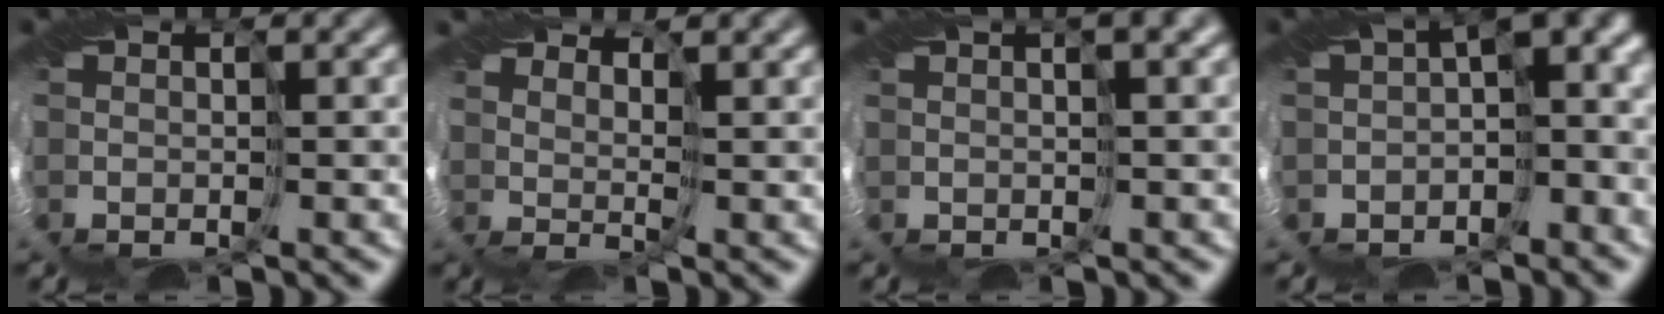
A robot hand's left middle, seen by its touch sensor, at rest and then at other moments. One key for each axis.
{"total": 3.5, "fx": 2.6, "fy": 1.2, "fz": 2.0, "tx": -0.048, "ty": 0.003, "tz": 0.042}
{"total": 4.3, "fx": 2.4, "fy": 1.0, "fz": 3.4, "tx": -0.045, "ty": 0.017, "tz": 0.022}
{"total": 8.0, "fx": -0.9, "fy": 4.3, "fz": 6.8, "tx": -0.086, "ty": 0.001, "tz": -0.021}